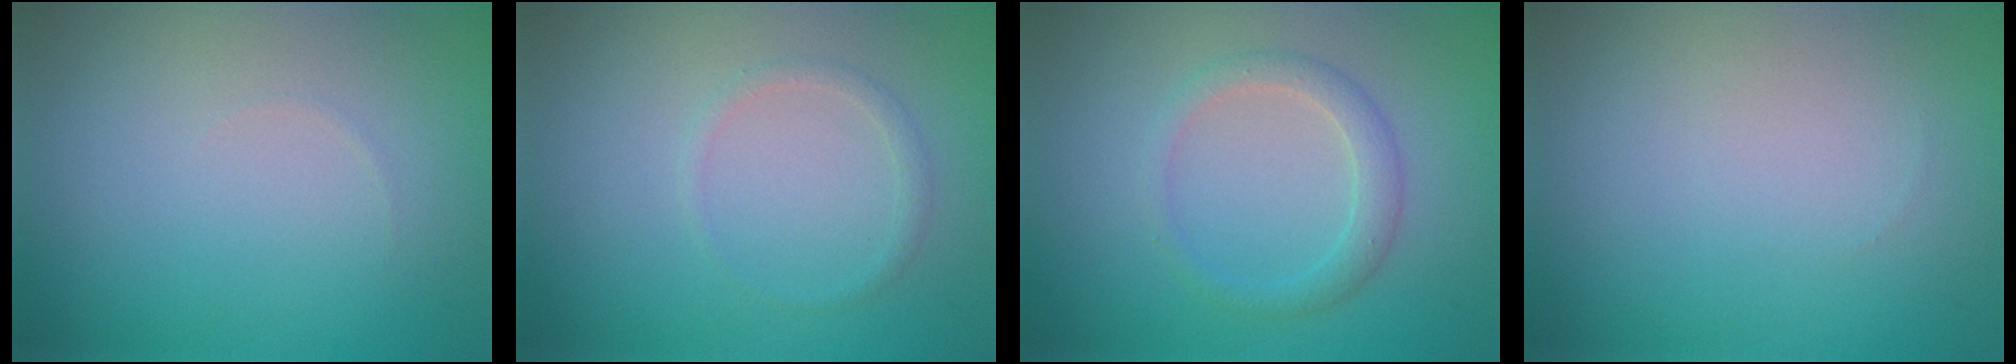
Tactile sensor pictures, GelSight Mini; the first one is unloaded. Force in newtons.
{"total": 1.0, "press": 1.0, "slide": 0.1}
{"total": 2.0, "press": 2.0, "slide": 0.1}
{"total": 0.0}